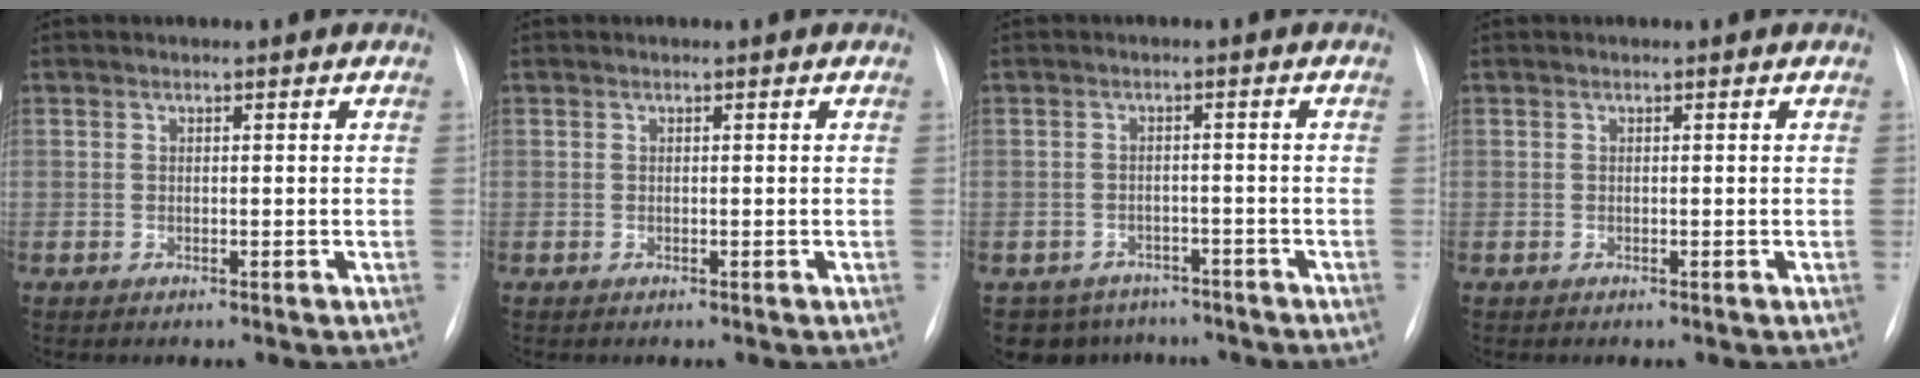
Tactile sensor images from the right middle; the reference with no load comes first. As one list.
[{"total": 0.0}, {"total": 7.1, "force": [-5.6, 4.4, 0.3], "torque": [-0.003, 0.015, -0.069]}, {"total": 0.0}]